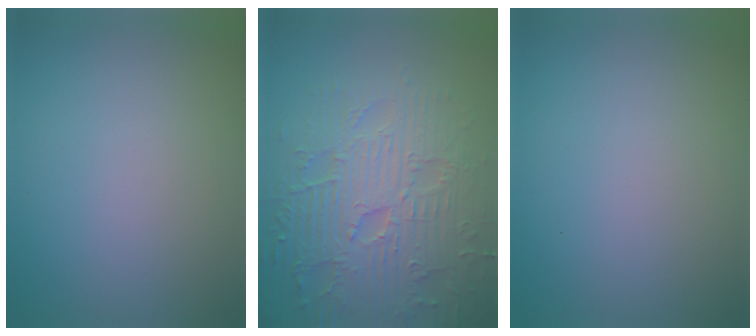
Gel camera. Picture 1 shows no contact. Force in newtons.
{"total": 8.2, "press": 6.2, "slide": 5.4}
{"total": 0.0}